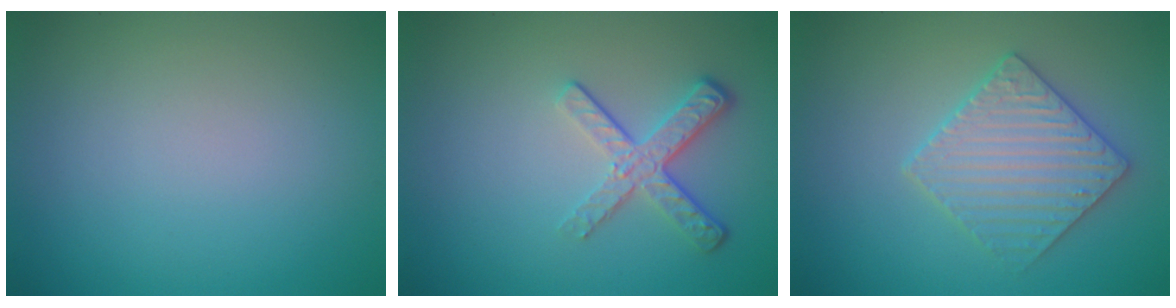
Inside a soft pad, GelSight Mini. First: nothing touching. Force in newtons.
{"total": 3.7, "press": 2.7, "slide": 2.4}
{"total": 3.6, "press": 3.5, "slide": 1.1}